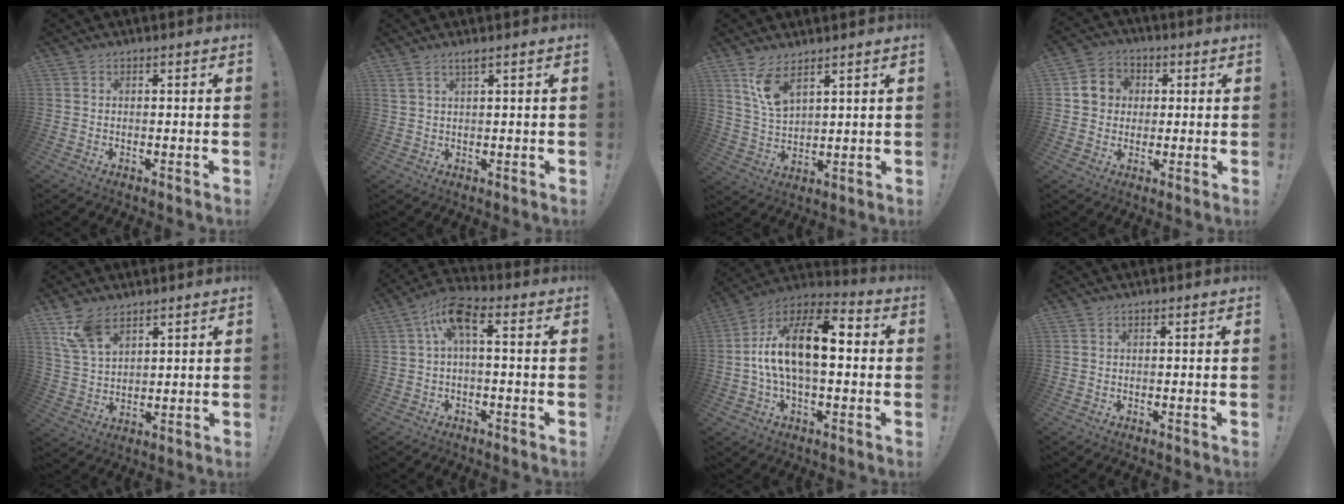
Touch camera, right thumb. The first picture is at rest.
{"total": 2.6, "force": [1.9, 0.1, 1.7], "torque": [-0.043, -0.001, 0.035]}
{"total": 8.9, "force": [5.8, 3.6, 5.6], "torque": [-0.107, -0.026, 0.109]}
{"total": 8.2, "force": [1.2, 7.7, 2.5], "torque": [-0.039, 0.008, 0.028]}
{"total": 9.0, "force": [6.0, 4.5, 5.0], "torque": [-0.102, -0.019, 0.120]}
{"total": 8.4, "force": [1.6, 2.8, 7.8], "torque": [-0.156, 0.005, 0.032]}
{"total": 17.9, "force": [1.3, 8.5, 15.7], "torque": [-0.277, 0.008, 0.019]}
{"total": 0.0}